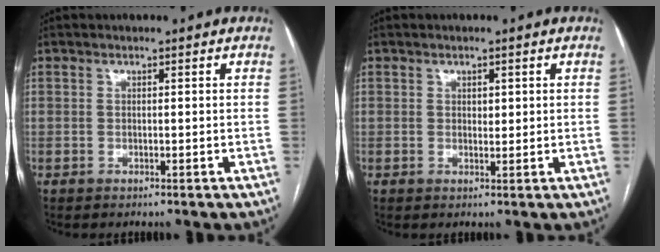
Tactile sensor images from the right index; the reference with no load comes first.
{"total": 1.3, "force": [0.5, 0.7, 1.0], "torque": [-0.014, -0.002, 0.008]}